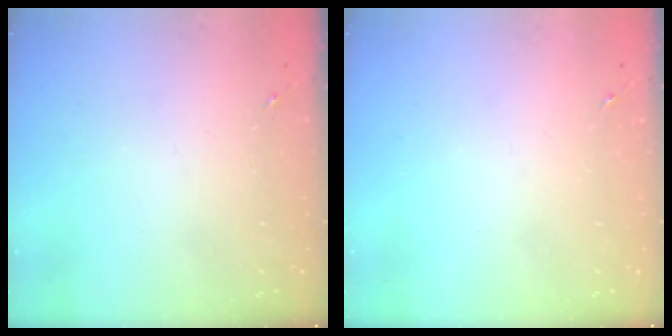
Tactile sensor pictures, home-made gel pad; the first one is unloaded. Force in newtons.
{"total": 0.0}